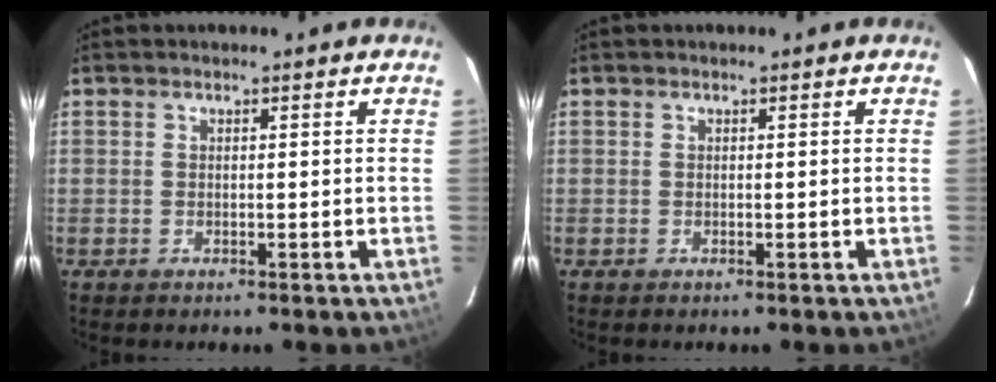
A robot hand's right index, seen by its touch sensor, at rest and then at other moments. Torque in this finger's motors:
{"motor_torque": [-0.01, 0.01, 0.03, 0.00]}